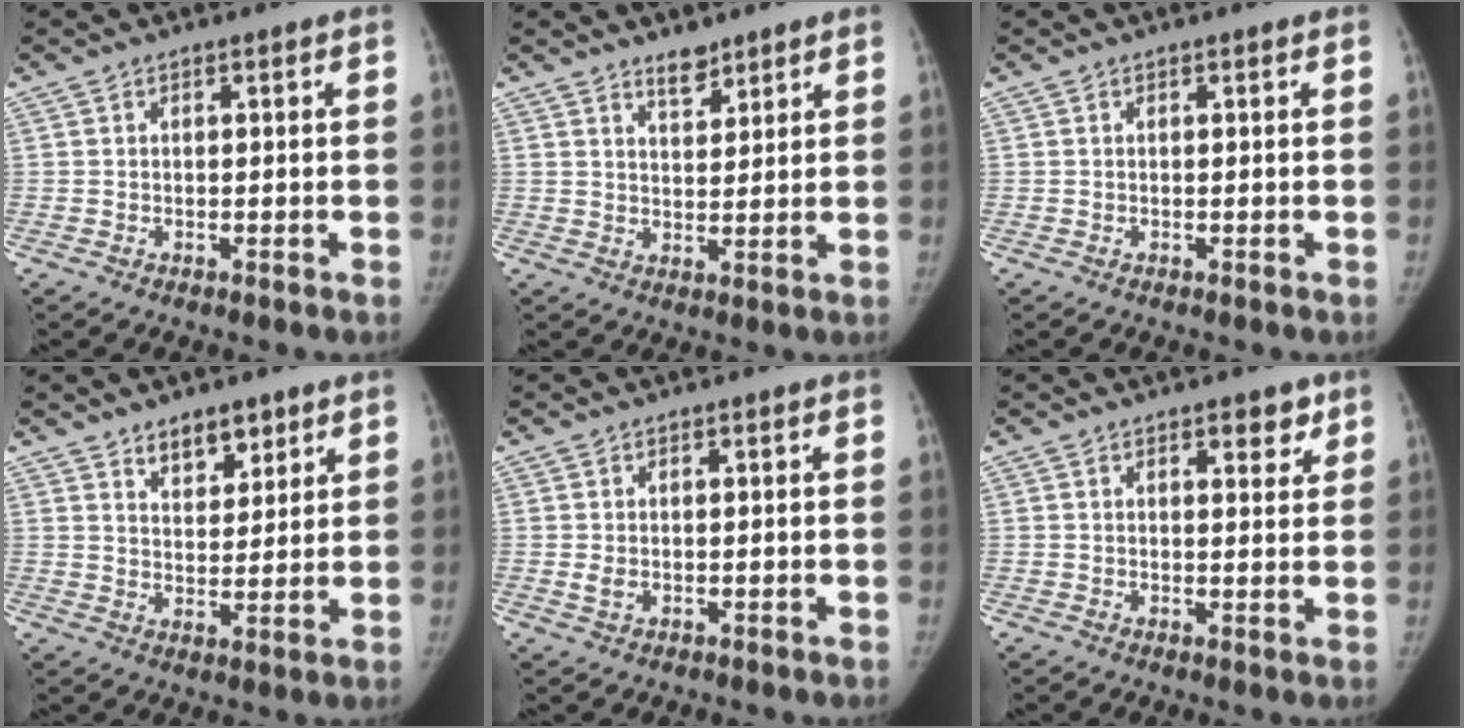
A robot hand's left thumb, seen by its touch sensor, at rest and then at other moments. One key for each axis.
{"total": 3.7, "fx": 3.1, "fy": 1.5, "fz": 1.4, "tx": -0.008, "ty": -0.025, "tz": 0.052}
{"total": 0.0}
{"total": 6.2, "fx": 4.3, "fy": 3.3, "fz": 3.0, "tx": -0.017, "ty": -0.031, "tz": 0.073}
{"total": 1.3, "fx": -0.1, "fy": 0.9, "fz": 1.0, "tx": -0.017, "ty": -0.003, "tz": 0.000}
{"total": 3.7, "fx": 2.3, "fy": 1.8, "fz": 2.3, "tx": -0.008, "ty": -0.012, "tz": 0.029}